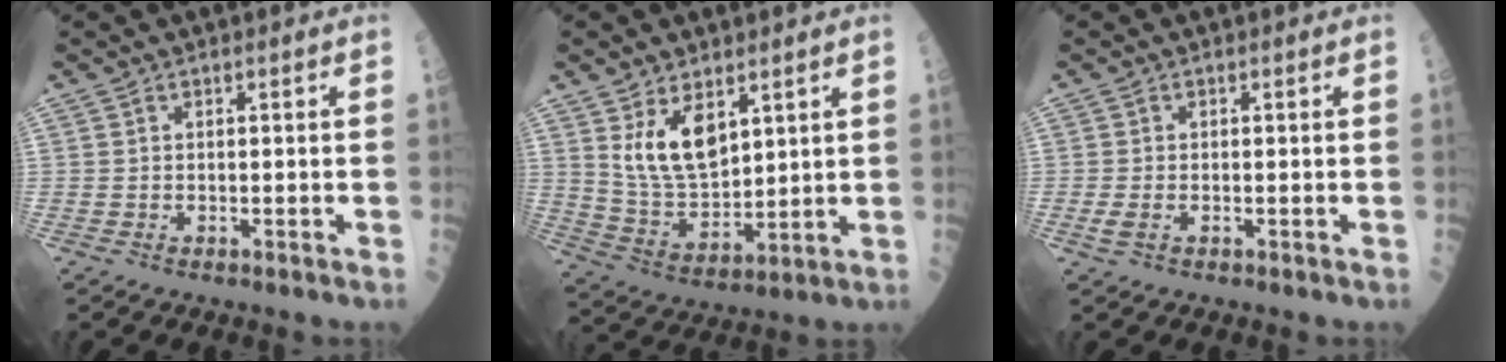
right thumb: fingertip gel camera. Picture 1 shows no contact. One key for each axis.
{"total": 10.3, "fx": 4.8, "fy": 5.4, "fz": 7.3, "tx": -0.115, "ty": -0.032, "tz": 0.107}
{"total": 1.8, "fx": -0.5, "fy": 1.0, "fz": 1.4, "tx": -0.037, "ty": -0.002, "tz": -0.013}